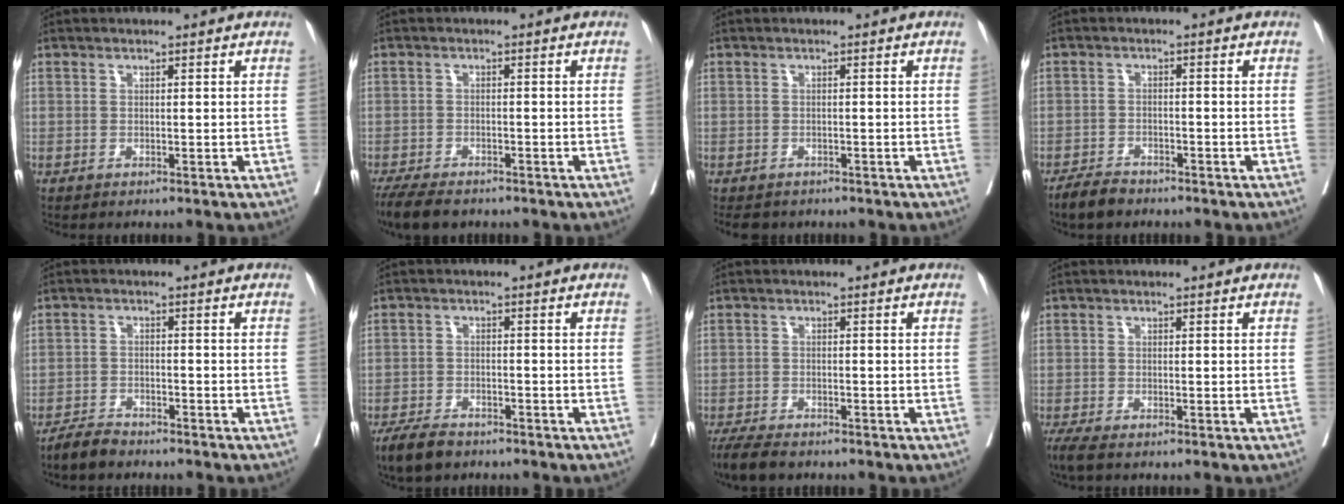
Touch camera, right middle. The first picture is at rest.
{"total": 7.0, "force": [-5.7, 2.3, 3.3], "torque": [-0.053, -0.012, -0.090]}
{"total": 4.5, "force": [-3.7, 2.1, 1.2], "torque": [-0.016, -0.003, -0.051]}
{"total": 2.9, "force": [-2.7, 0.9, 0.7], "torque": [-0.016, -0.001, -0.048]}
{"total": 2.5, "force": [-2.4, 0.6, 0.4], "torque": [-0.010, -0.003, -0.045]}
{"total": 4.6, "force": [-3.9, 1.8, 1.8], "torque": [-0.033, -0.004, -0.068]}
{"total": 5.4, "force": [-4.6, 1.3, 2.6], "torque": [-0.045, -0.013, -0.077]}
{"total": 2.9, "force": [-2.3, 0.5, 1.7], "torque": [-0.034, -0.012, -0.042]}